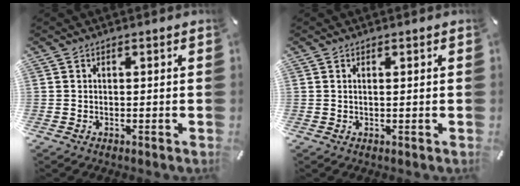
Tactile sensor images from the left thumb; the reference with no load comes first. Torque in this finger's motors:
{"motor_torque": [-0.18, -0.28, 0.04, 0.08, -0.07]}